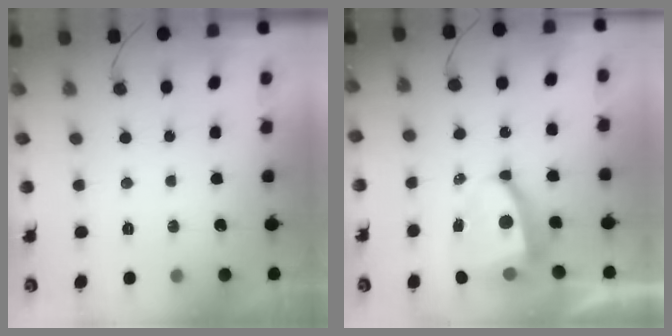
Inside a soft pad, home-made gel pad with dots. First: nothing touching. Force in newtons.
{"total": 7.9, "press": 7.8, "slide": 0.9}